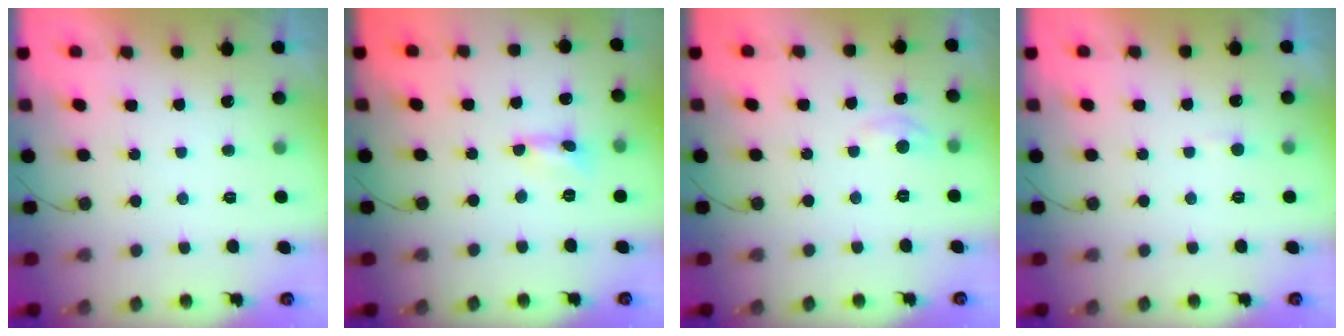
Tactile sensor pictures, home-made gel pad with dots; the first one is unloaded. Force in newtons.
{"total": 0.6, "press": 0.6, "slide": 0.0}
{"total": 3.6, "press": 3.6, "slide": 0.4}
{"total": 2.3, "press": 2.3, "slide": 0.3}